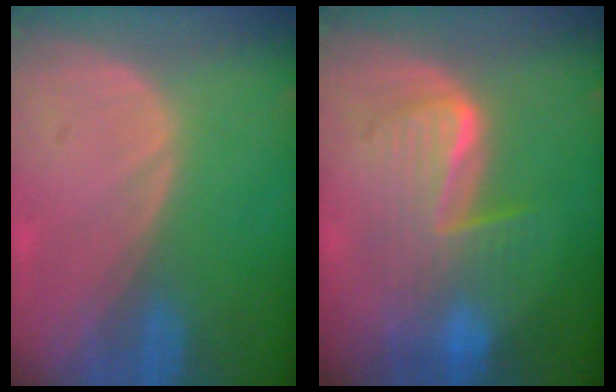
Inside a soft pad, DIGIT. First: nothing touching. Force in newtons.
{"total": 7.6, "press": 7.6, "slide": 0.3}